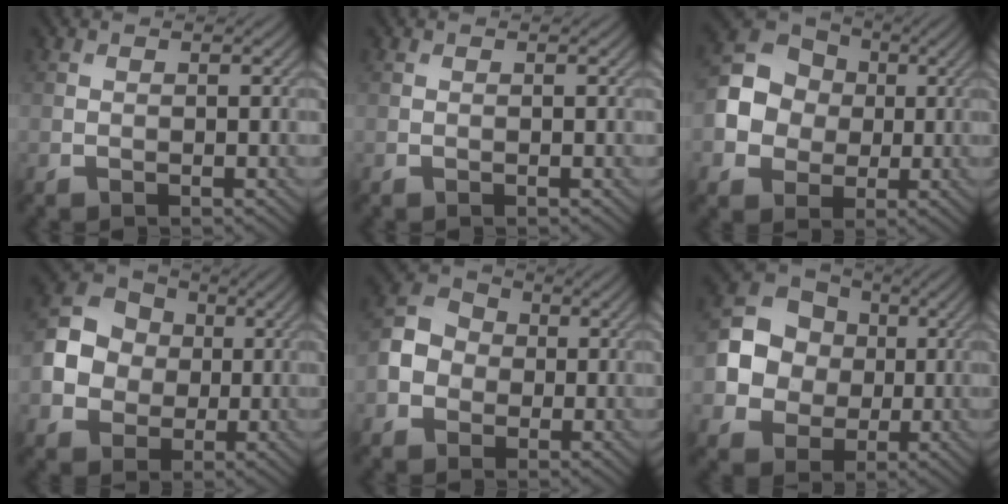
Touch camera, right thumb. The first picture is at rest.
{"total": 0.0}
{"total": 9.9, "force": [0.0, 8.8, 4.5], "torque": [-0.117, 0.011, -0.016]}
{"total": 8.4, "force": [-0.1, 7.4, 4.1], "torque": [-0.105, 0.007, -0.007]}
{"total": 5.6, "force": [-1.0, 4.8, 2.6], "torque": [-0.066, 0.006, -0.029]}
{"total": 10.6, "force": [0.3, 9.4, 4.8], "torque": [-0.119, 0.013, -0.004]}